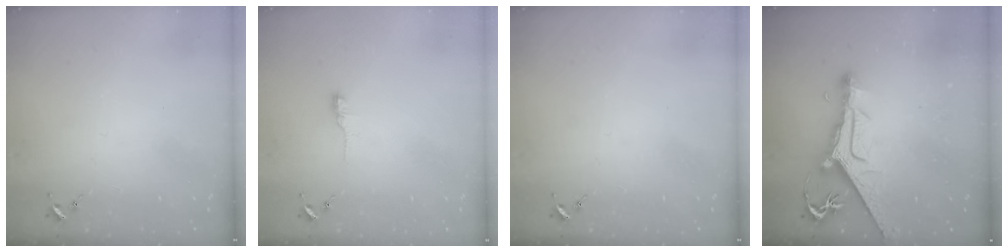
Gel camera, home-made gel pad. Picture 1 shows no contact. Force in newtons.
{"total": 6.1, "press": 6.1, "slide": 0.6}
{"total": 0.0}
{"total": 12.8, "press": 12.7, "slide": 1.7}